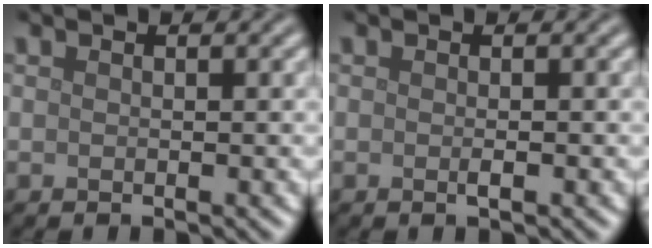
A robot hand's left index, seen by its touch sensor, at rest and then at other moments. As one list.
[{"total": 0.5, "force": [-0.2, 0.0, 0.5], "torque": [-0.010, -0.002, -0.004]}]